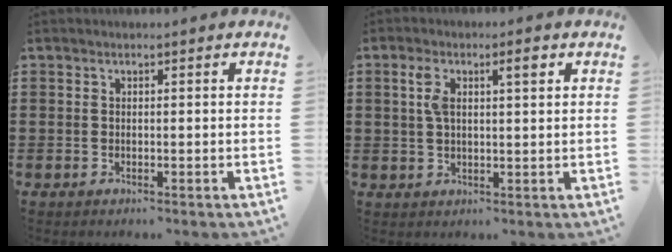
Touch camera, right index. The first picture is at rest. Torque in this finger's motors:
{"motor_torque": [0.18, -0.03, 0.12, 0.10]}